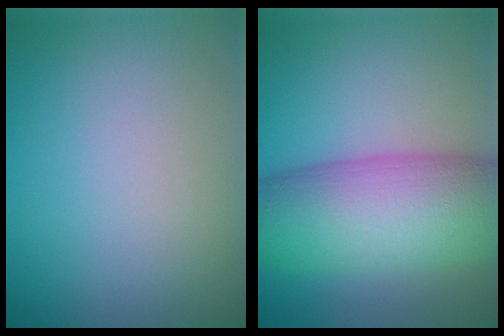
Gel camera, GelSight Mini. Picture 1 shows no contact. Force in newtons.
{"total": 11.9, "press": 11.9, "slide": 0.5}